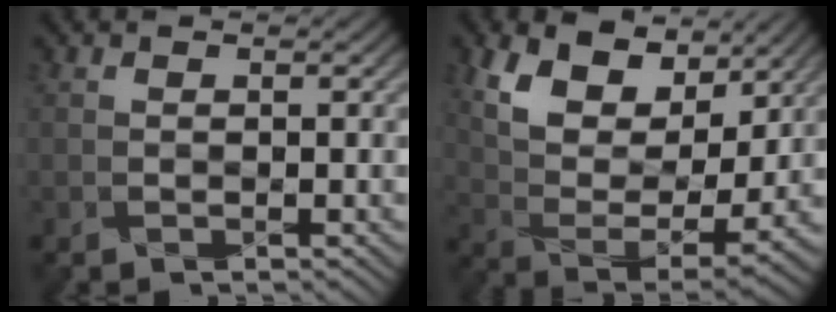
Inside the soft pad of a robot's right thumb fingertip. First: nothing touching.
{"total": 11.6, "force": [7.0, 5.9, 7.0], "torque": [-0.148, 0.008, 0.130]}